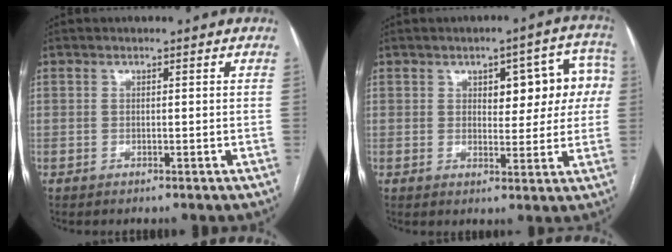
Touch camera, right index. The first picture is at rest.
{"total": 9.4, "force": [2.0, 4.2, 8.1], "torque": [-0.082, 0.033, 0.027]}